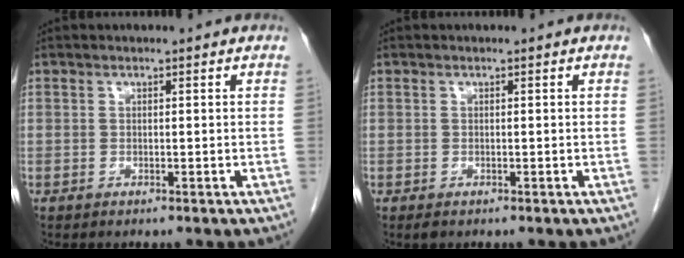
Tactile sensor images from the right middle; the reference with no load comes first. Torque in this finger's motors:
{"motor_torque": [0.35, -0.16, 0.05, 0.01]}